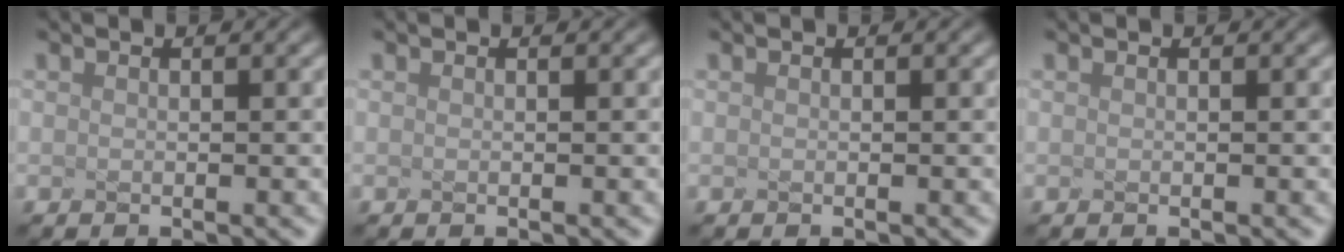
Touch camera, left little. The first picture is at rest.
{"total": 0.0}
{"total": 0.0}
{"total": 0.0}